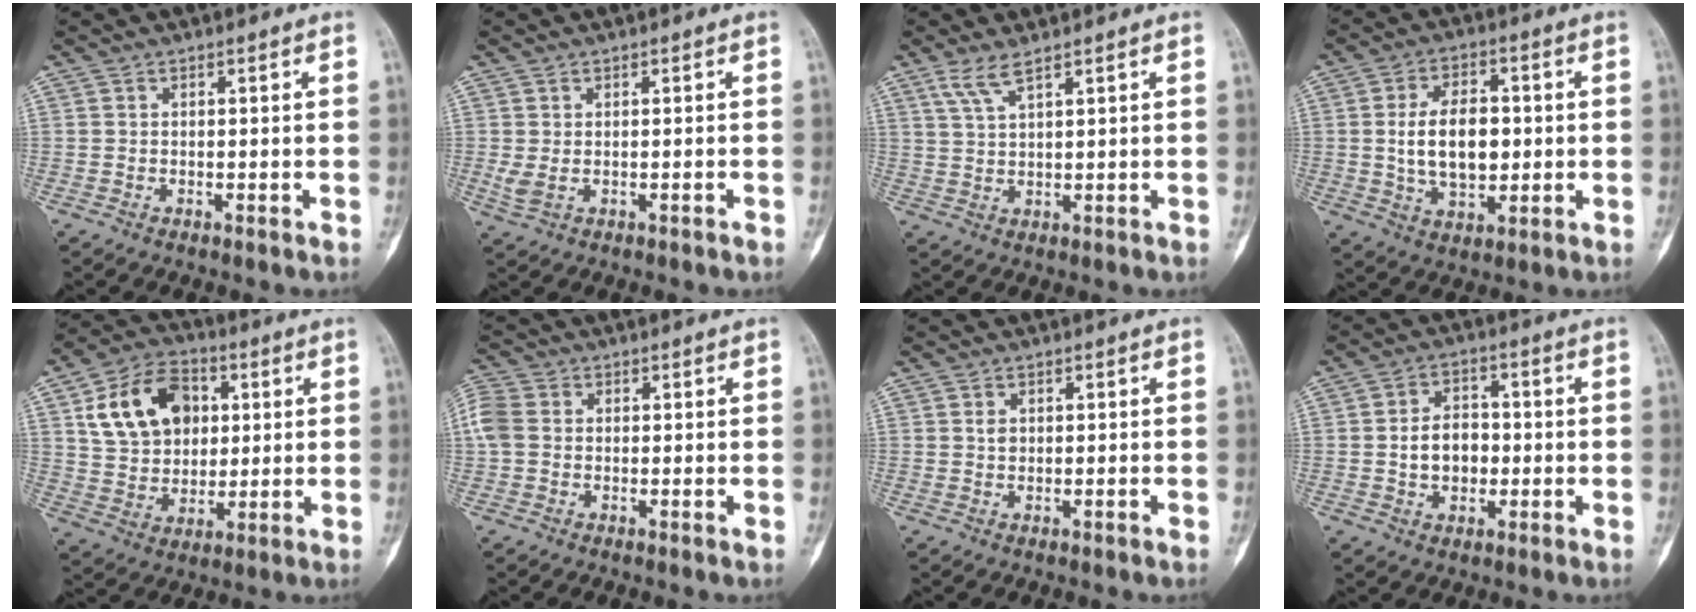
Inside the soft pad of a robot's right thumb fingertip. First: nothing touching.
{"total": 2.5, "force": [-0.4, 1.3, 2.1], "torque": [-0.053, 0.005, 0.002]}
{"total": 4.1, "force": [2.8, 0.7, 2.9], "torque": [-0.071, -0.007, 0.066]}
{"total": 11.6, "force": [0.2, 7.1, 9.2], "torque": [-0.141, 0.005, 0.009]}
{"total": 15.6, "force": [4.4, 11.6, 9.6], "torque": [-0.133, 0.003, 0.077]}
{"total": 5.4, "force": [0.1, 4.2, 3.3], "torque": [-0.087, 0.013, -0.005]}
{"total": 1.1, "force": [0.1, 0.7, 0.7], "torque": [-0.012, 0.001, 0.003]}
{"total": 7.5, "force": [-0.7, 5.5, 4.9], "torque": [-0.061, 0.017, -0.015]}